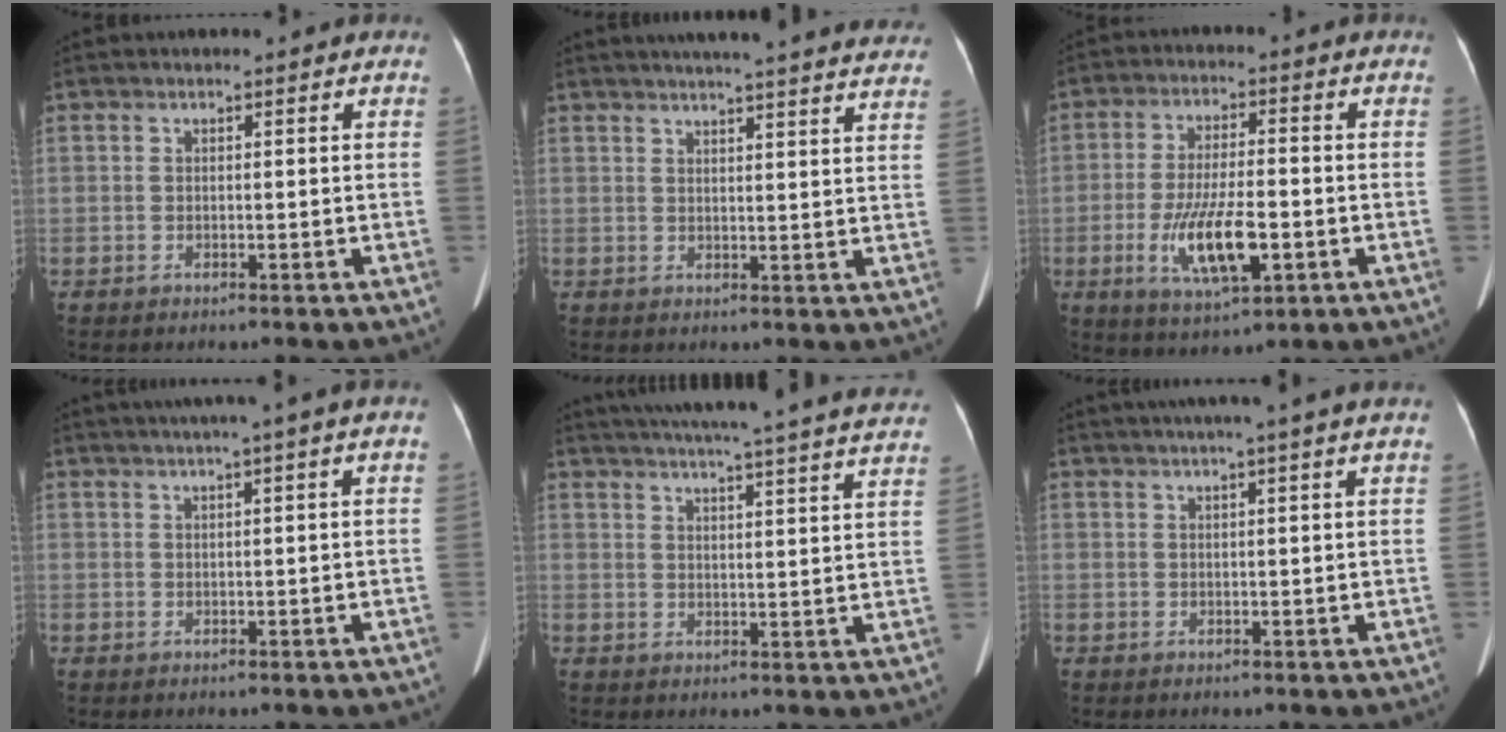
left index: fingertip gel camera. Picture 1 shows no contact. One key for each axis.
{"total": 24.9, "fx": 22.7, "fy": 2.0, "fz": 10.0, "tx": -0.144, "ty": -0.027, "tz": 0.263}
{"total": 10.5, "fx": -3.1, "fy": 2.8, "fz": 9.6, "tx": -0.192, "ty": -0.013, "tz": -0.048}
{"total": 5.0, "fx": 3.4, "fy": -1.4, "fz": 3.4, "tx": -0.048, "ty": 0.015, "tz": 0.053}
{"total": 30.4, "fx": 27.8, "fy": 0.7, "fz": 12.3, "tx": -0.201, "ty": -0.047, "tz": 0.336}
{"total": 7.4, "fx": 5.9, "fy": -1.6, "fz": 4.2, "tx": -0.056, "ty": 0.018, "tz": 0.068}